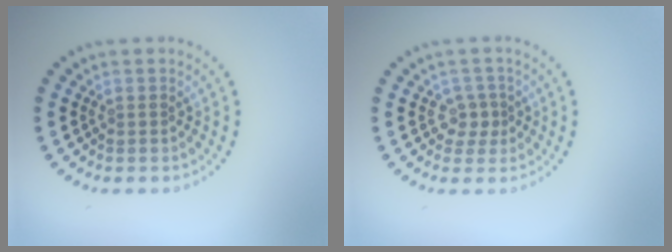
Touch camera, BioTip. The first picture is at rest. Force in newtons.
{"total": 1.7, "press": 1.4, "slide": 1.1}